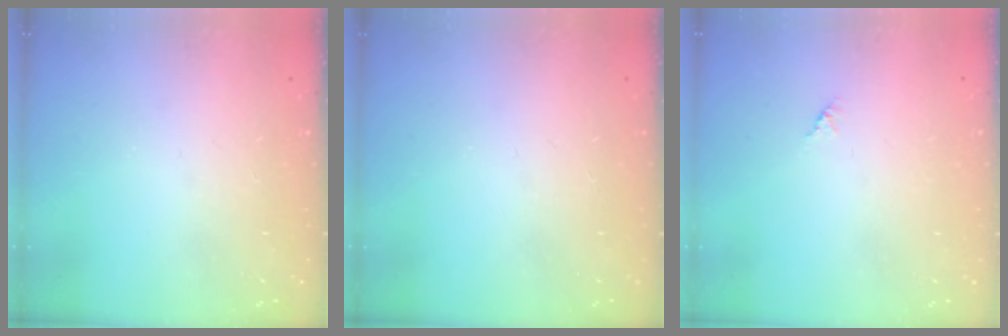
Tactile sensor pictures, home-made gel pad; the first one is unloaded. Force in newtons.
{"total": 0.0}
{"total": 1.2, "press": 1.2, "slide": 0.3}